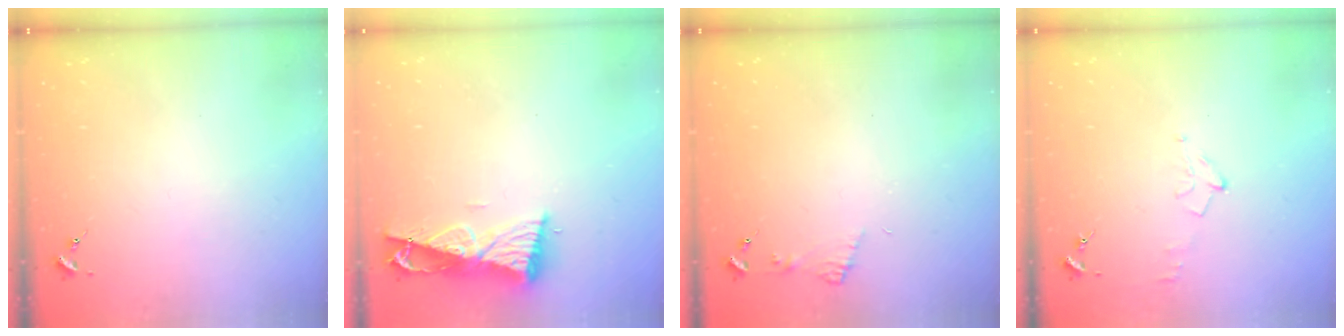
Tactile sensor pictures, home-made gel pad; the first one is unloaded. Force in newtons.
{"total": 8.7, "press": 8.7, "slide": 0.9}
{"total": 6.5, "press": 6.4, "slide": 0.9}
{"total": 5.7, "press": 5.6, "slide": 0.8}